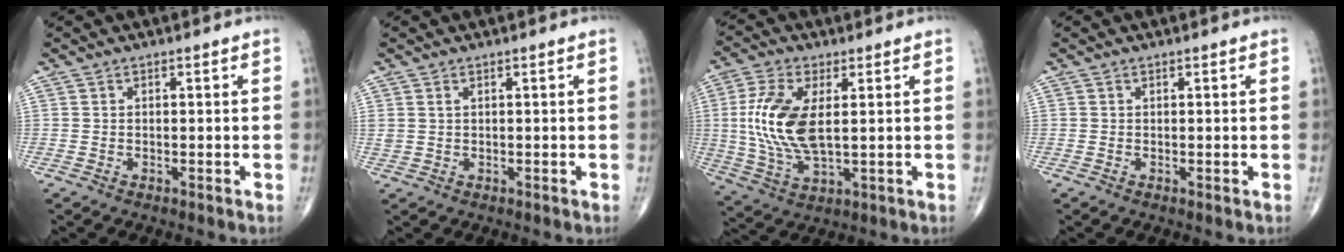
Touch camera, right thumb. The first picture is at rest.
{"total": 1.4, "force": [0.6, 0.8, 0.9], "torque": [-0.024, 0.007, 0.021]}
{"total": 13.4, "force": [1.6, 6.2, 11.8], "torque": [-0.257, -0.008, 0.038]}
{"total": 0.0}